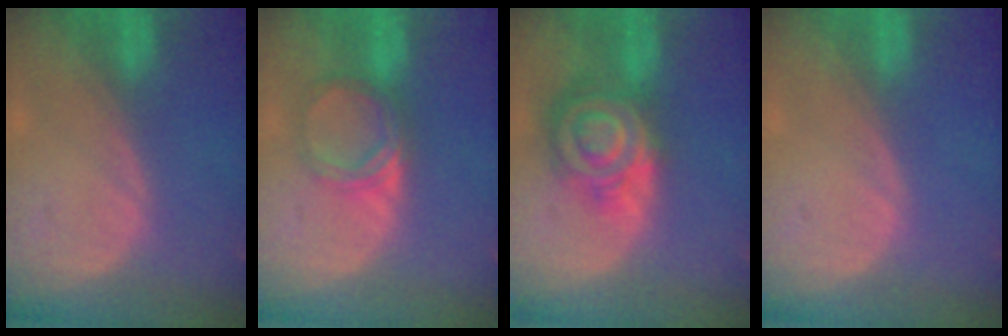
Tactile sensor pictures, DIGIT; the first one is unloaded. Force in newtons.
{"total": 5.3, "press": 4.9, "slide": 2.0}
{"total": 9.1, "press": 9.0, "slide": 0.5}
{"total": 0.0}